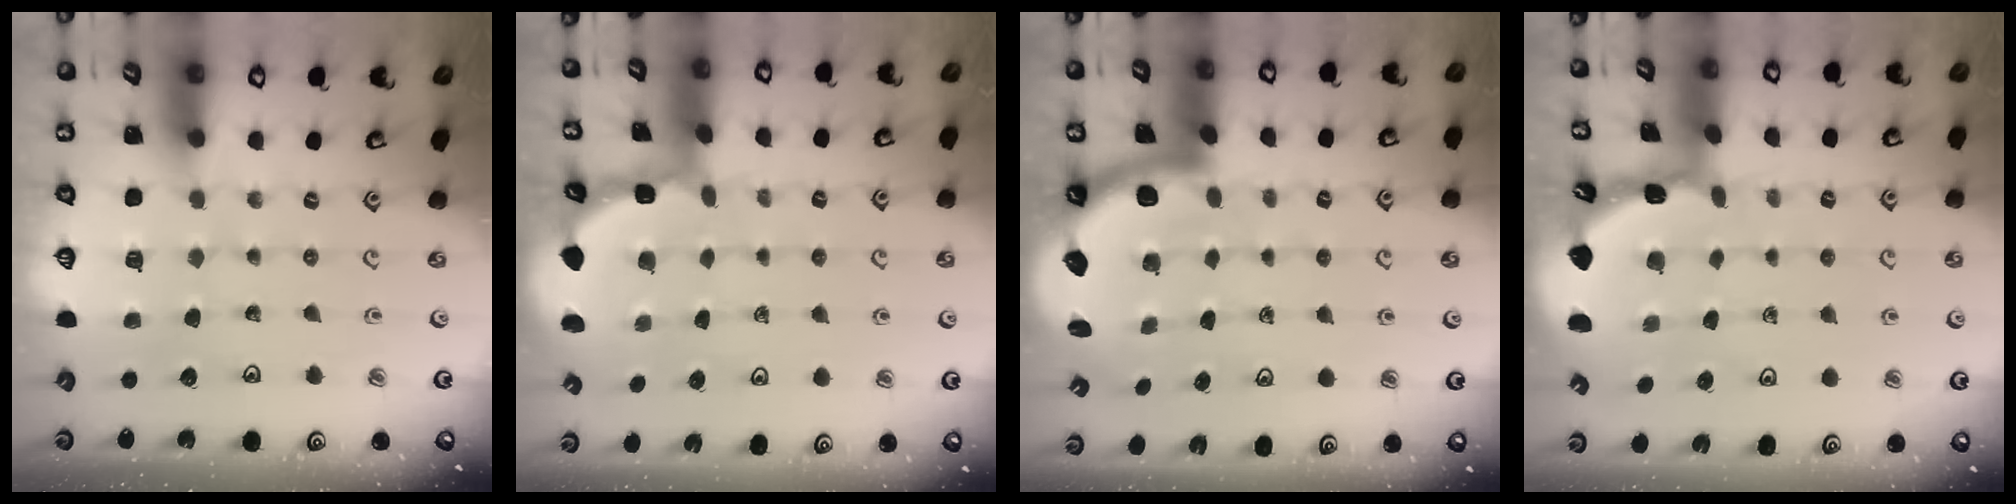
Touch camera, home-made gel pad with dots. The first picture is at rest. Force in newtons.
{"total": 1.9, "press": 1.9, "slide": 0.2}
{"total": 2.8, "press": 2.8, "slide": 0.5}
{"total": 1.7, "press": 1.7, "slide": 0.1}